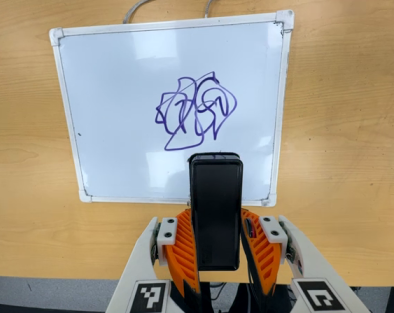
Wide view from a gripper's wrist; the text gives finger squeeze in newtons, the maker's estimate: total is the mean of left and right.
{"total": 5.5, "left": 3.9, "right": 7.2}